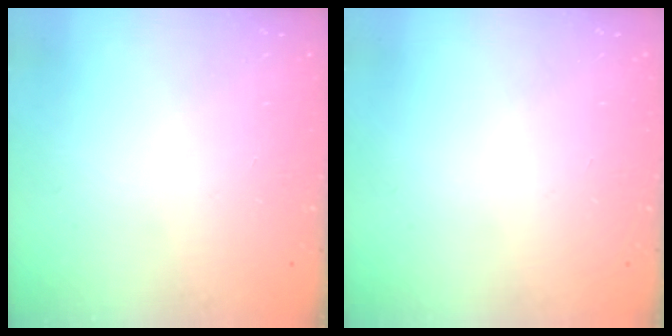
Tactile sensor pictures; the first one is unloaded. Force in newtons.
{"total": 0.0}